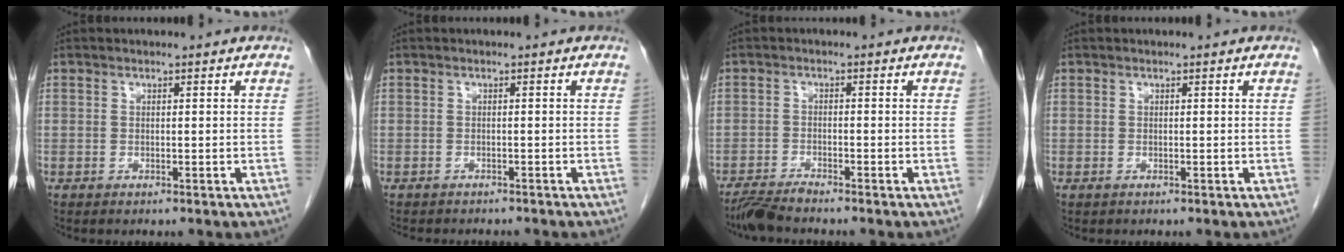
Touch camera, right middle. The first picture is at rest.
{"total": 5.8, "force": [-5.1, 1.6, 2.1], "torque": [-0.027, -0.003, -0.063]}
{"total": 3.5, "force": [-3.3, -0.3, 1.1], "torque": [-0.024, -0.016, -0.064]}
{"total": 0.0}